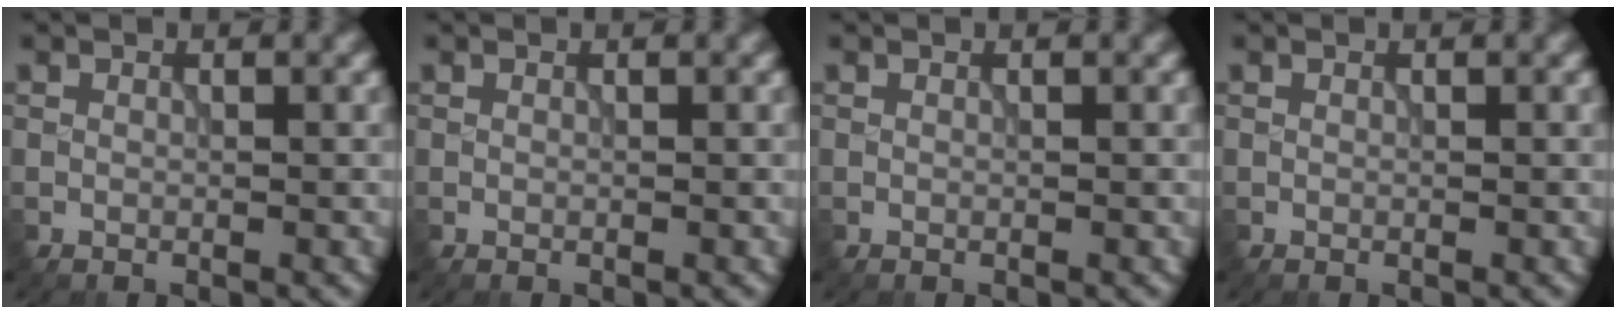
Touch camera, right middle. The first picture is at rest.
{"total": 0.0}
{"total": 0.0}
{"total": 0.0}